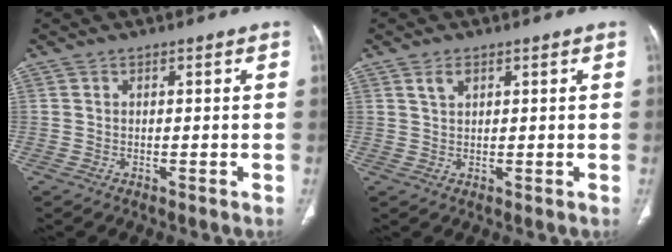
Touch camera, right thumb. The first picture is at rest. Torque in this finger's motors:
{"motor_torque": [-0.73, 0.59, 0.30, -0.09, 0.00]}